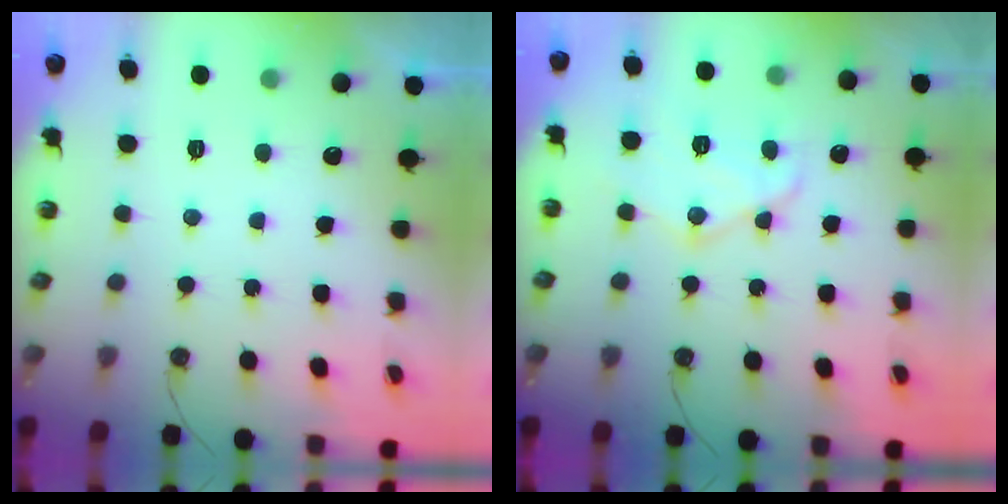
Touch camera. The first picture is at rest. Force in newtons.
{"total": 13.3, "press": 13.2, "slide": 0.9}